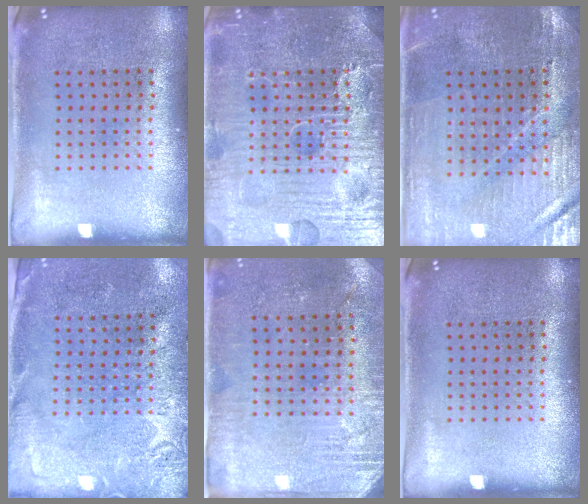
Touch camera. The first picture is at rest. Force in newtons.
{"total": 7.8, "press": 7.7, "slide": 0.8}
{"total": 1.3, "press": 1.3, "slide": 0.2}
{"total": 2.7, "press": 2.6, "slide": 0.9}
{"total": 2.8, "press": 2.6, "slide": 1.0}
{"total": 0.0}